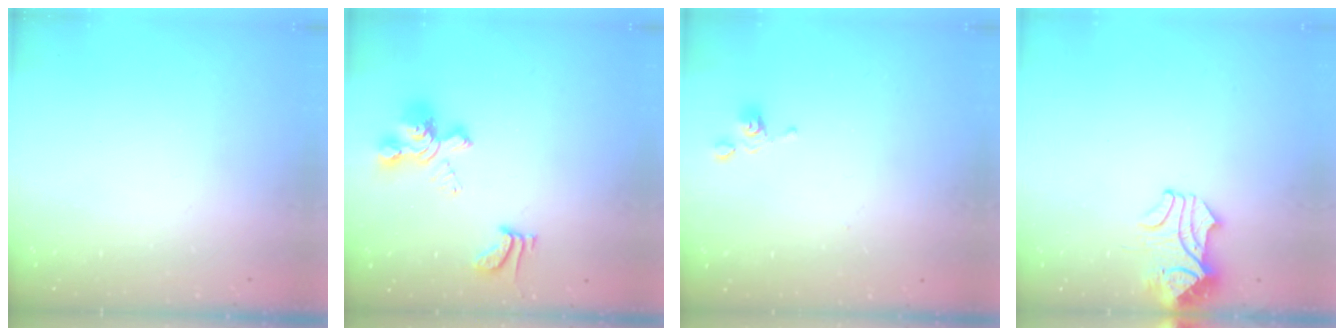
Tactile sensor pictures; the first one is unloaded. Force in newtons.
{"total": 5.1, "press": 4.8, "slide": 1.8}
{"total": 4.9, "press": 4.9, "slide": 0.2}
{"total": 2.4, "press": 2.3, "slide": 0.6}